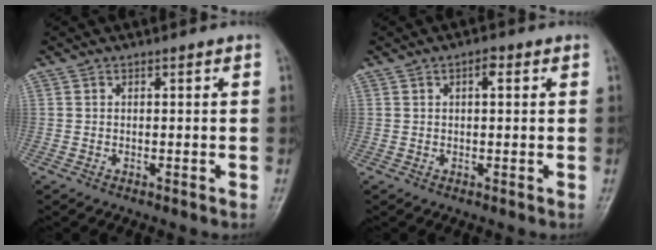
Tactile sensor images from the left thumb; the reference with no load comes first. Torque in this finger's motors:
{"motor_torque": [-0.08, 0.00, -0.26, -0.25, -0.01]}